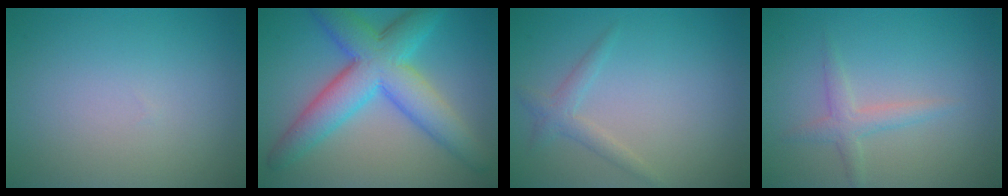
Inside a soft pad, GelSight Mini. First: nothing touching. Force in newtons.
{"total": 8.5, "press": 8.5, "slide": 0.0}
{"total": 1.7, "press": 1.7, "slide": 0.1}
{"total": 1.9, "press": 1.9, "slide": 0.0}